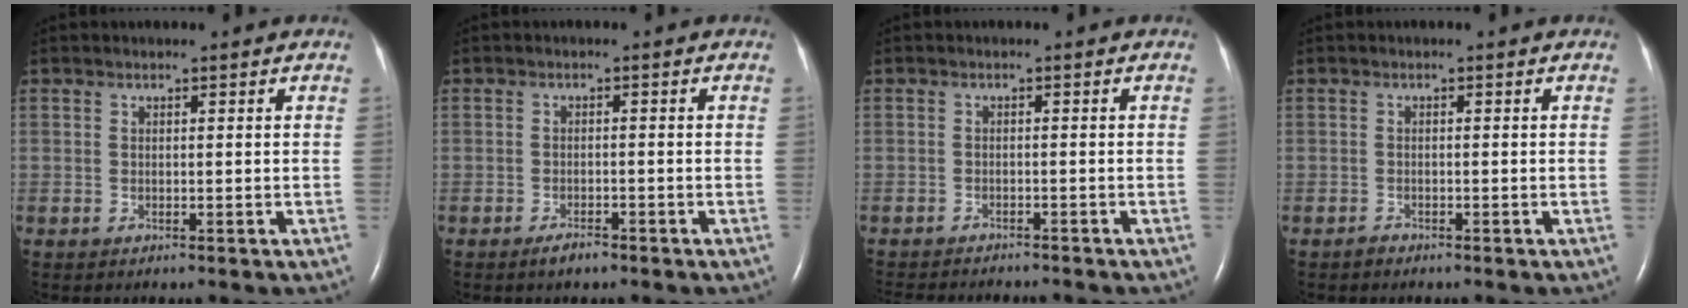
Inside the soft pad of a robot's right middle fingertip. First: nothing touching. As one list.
[{"total": 2.0, "force": [-1.6, 0.6, 1.1], "torque": [-0.026, -0.002, -0.025]}, {"total": 9.8, "force": [-9.1, 1.6, 3.3], "torque": [-0.047, -0.010, -0.121]}, {"total": 0.7, "force": [-0.7, 0.2, 0.1], "torque": [-0.002, -0.001, -0.014]}]